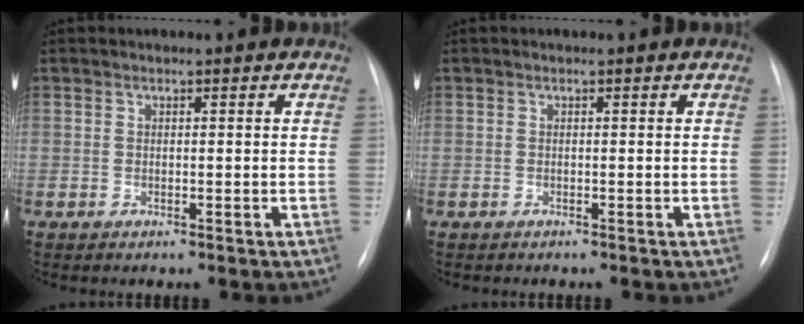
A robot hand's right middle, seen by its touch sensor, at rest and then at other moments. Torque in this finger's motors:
{"motor_torque": [-0.77, 0.29, -0.10, -0.05]}